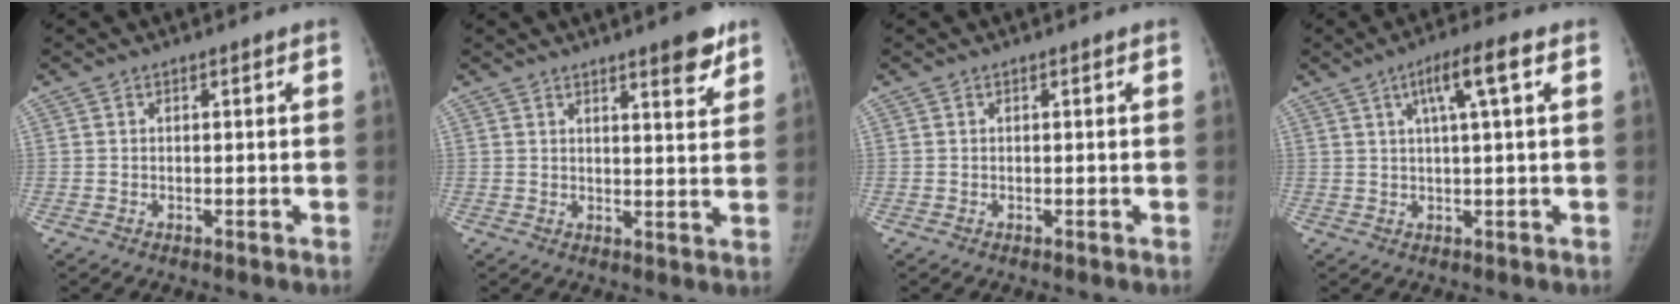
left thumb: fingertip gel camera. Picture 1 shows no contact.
{"total": 6.3, "force": [4.2, 1.3, 4.5], "torque": [-0.047, -0.026, 0.056]}
{"total": 0.0}
{"total": 6.9, "force": [2.5, 0.5, 6.4], "torque": [-0.119, 0.006, 0.042]}